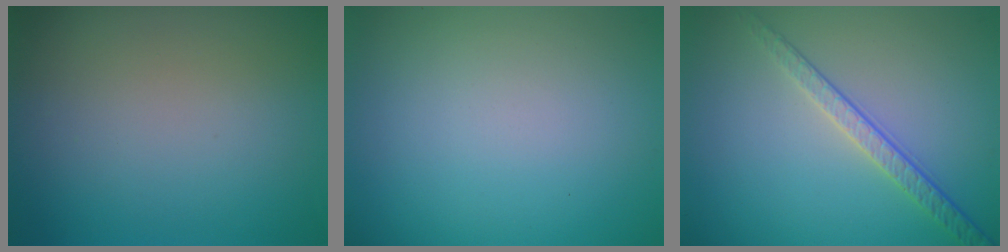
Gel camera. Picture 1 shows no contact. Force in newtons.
{"total": 0.0}
{"total": 2.4, "press": 2.0, "slide": 1.4}